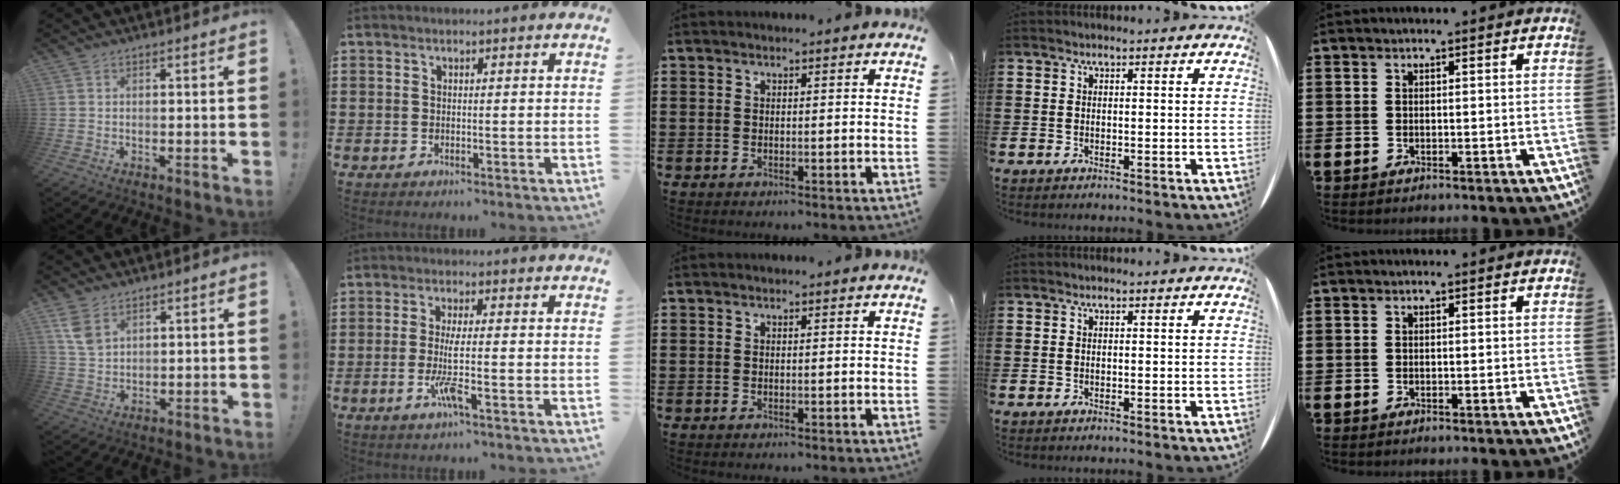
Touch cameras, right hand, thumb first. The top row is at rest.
{"thumb": {"total": 6.4, "force": [3.6, 3.8, 3.6], "torque": [-0.056, -0.015, 0.070]}, "index": {"total": 5.1, "force": [-1.4, 0.3, 4.9], "torque": [-0.112, -0.019, -0.034]}}